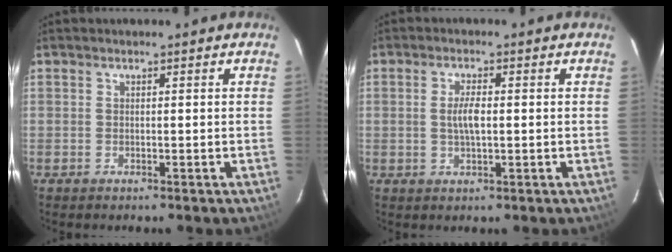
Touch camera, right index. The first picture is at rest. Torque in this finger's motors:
{"motor_torque": [-0.08, 0.01, -0.01, 0.02]}